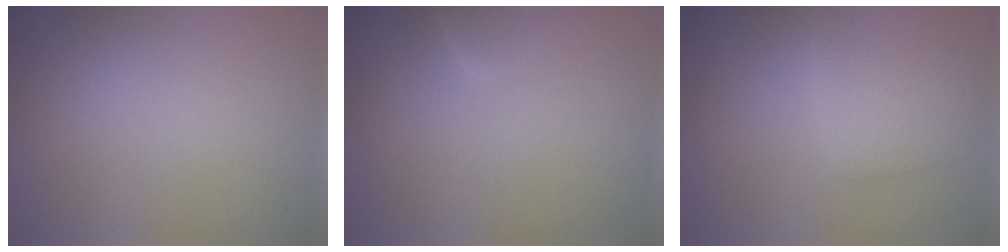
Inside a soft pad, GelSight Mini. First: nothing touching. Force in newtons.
{"total": 2.1, "press": 2.1, "slide": 0.2}
{"total": 3.8, "press": 3.7, "slide": 0.3}